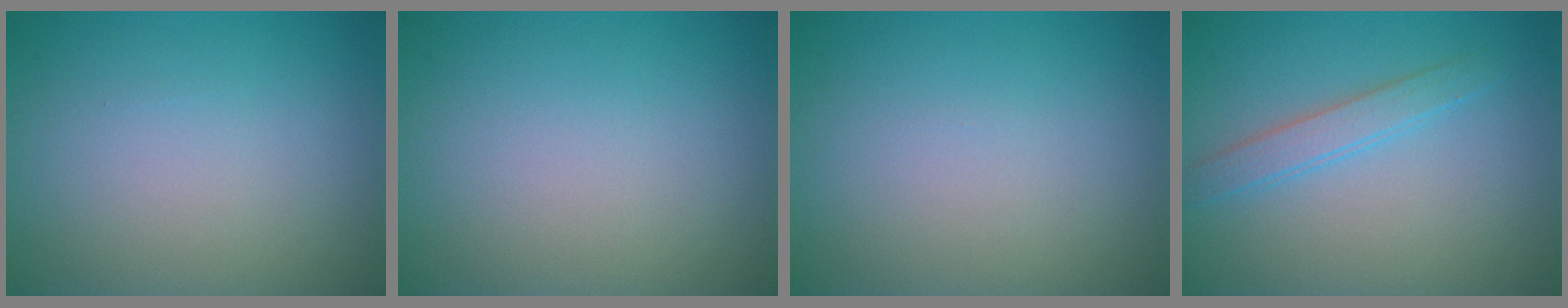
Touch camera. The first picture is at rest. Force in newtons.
{"total": 0.0}
{"total": 0.0}
{"total": 1.7, "press": 1.7, "slide": 0.1}